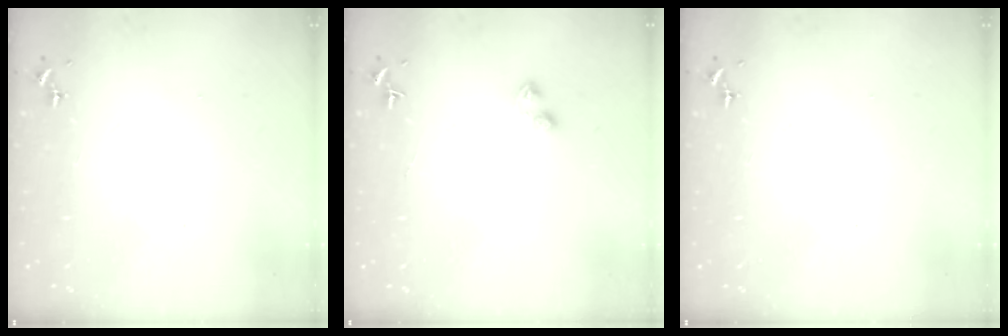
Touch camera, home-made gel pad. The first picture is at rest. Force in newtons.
{"total": 3.2, "press": 3.1, "slide": 0.5}
{"total": 0.0}